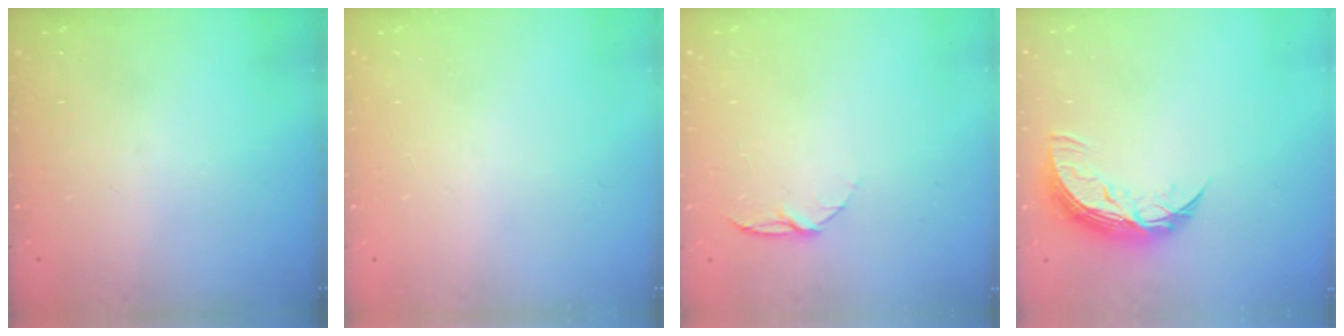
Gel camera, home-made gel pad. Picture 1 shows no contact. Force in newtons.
{"total": 0.0}
{"total": 4.9, "press": 4.8, "slide": 0.6}
{"total": 9.1, "press": 9.1, "slide": 0.4}